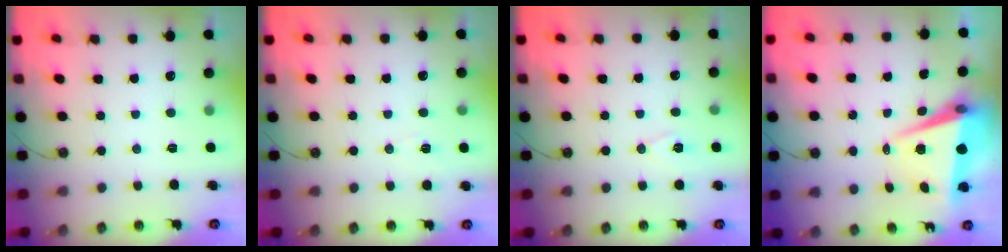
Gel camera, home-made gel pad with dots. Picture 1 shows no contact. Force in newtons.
{"total": 2.7, "press": 2.3, "slide": 1.4}
{"total": 6.8, "press": 5.7, "slide": 3.7}
{"total": 7.4, "press": 6.5, "slide": 3.5}